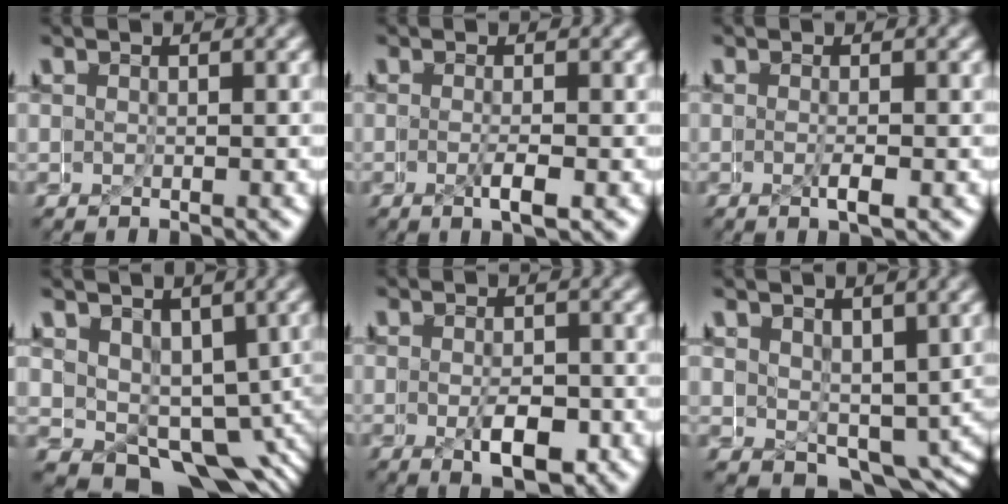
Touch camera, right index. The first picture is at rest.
{"total": 1.3, "force": [-0.7, -0.1, 1.1], "torque": [-0.014, -0.006, -0.012]}
{"total": 1.0, "force": [-0.5, -0.1, 0.8], "torque": [-0.011, -0.007, -0.007]}
{"total": 8.9, "force": [-3.9, 6.5, 4.6], "torque": [-0.089, -0.036, -0.063]}
{"total": 3.4, "force": [-1.4, 1.4, 2.8], "torque": [-0.035, -0.013, -0.020]}
{"total": 4.0, "force": [-2.1, 2.8, 2.0], "torque": [-0.042, -0.027, -0.023]}